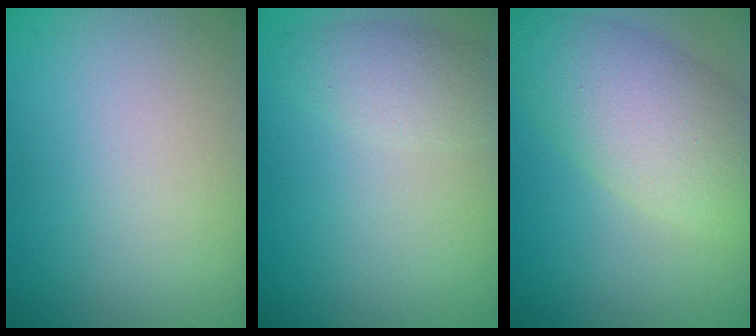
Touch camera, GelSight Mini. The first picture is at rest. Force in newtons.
{"total": 2.4, "press": 2.4, "slide": 0.1}
{"total": 7.0, "press": 7.0, "slide": 0.4}